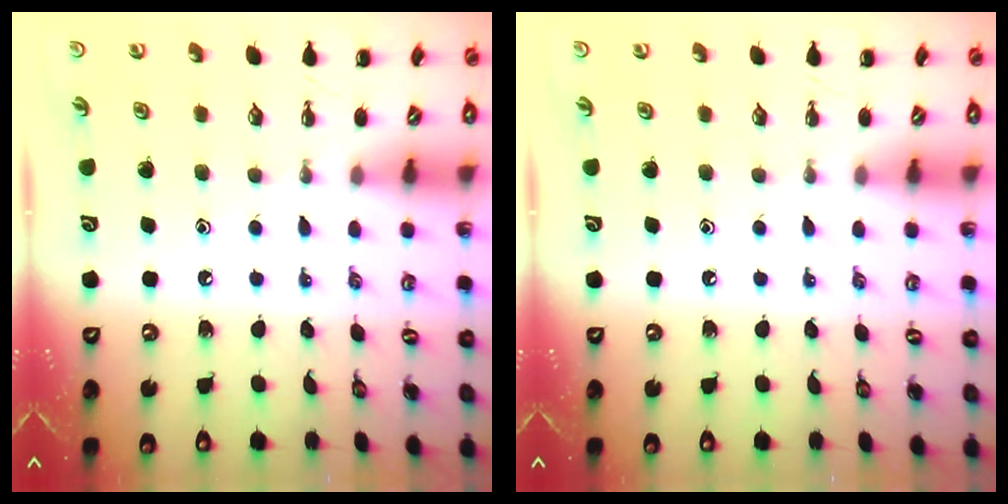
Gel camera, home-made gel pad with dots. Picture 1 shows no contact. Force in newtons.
{"total": 0.0}